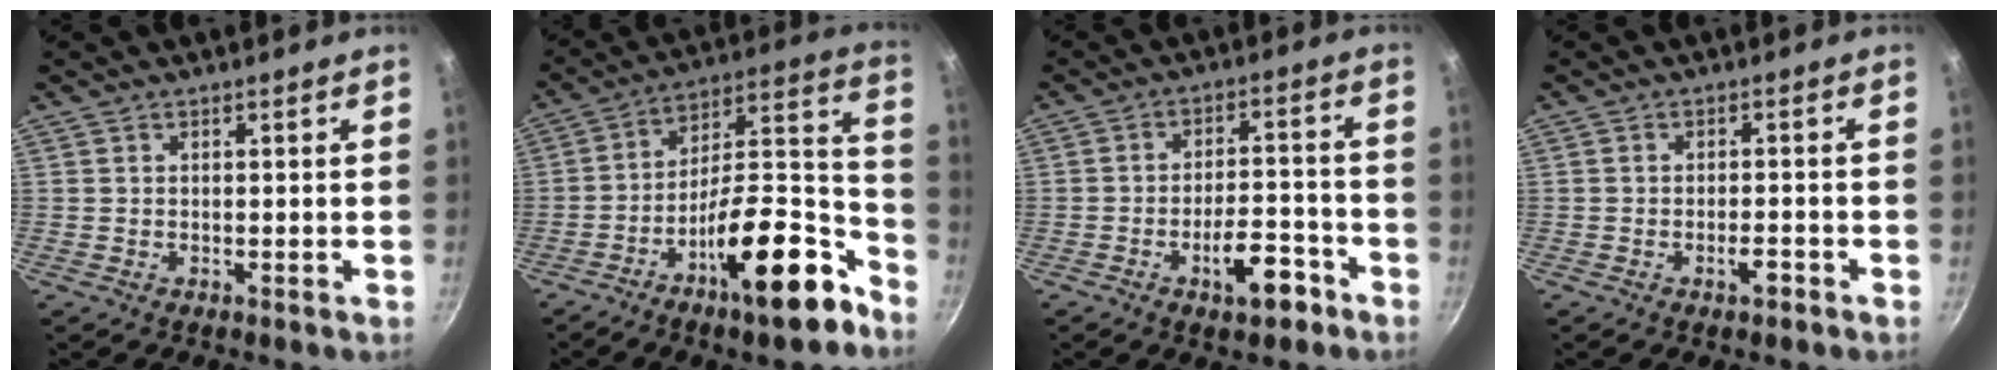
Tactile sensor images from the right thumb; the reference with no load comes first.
{"total": 21.4, "force": [-12.3, 7.0, 16.2], "torque": [-0.195, 0.102, -0.203]}
{"total": 8.9, "force": [-4.9, 3.7, 6.5], "torque": [-0.078, 0.039, -0.068]}
{"total": 2.9, "force": [-1.7, 0.9, 2.1], "torque": [-0.026, 0.014, -0.027]}